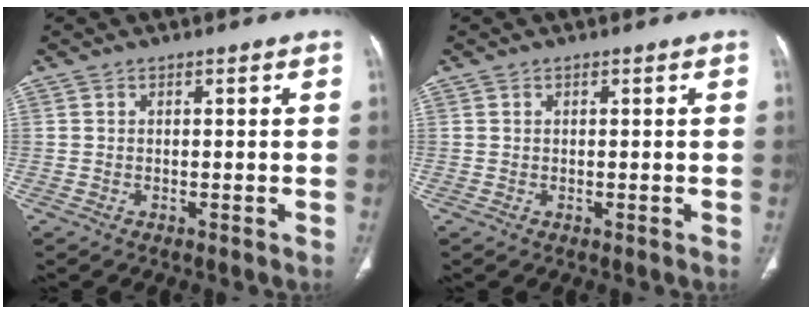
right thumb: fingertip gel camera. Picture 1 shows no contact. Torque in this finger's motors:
{"motor_torque": [2.49, 2.48, 0.01, -0.63, 0.00]}